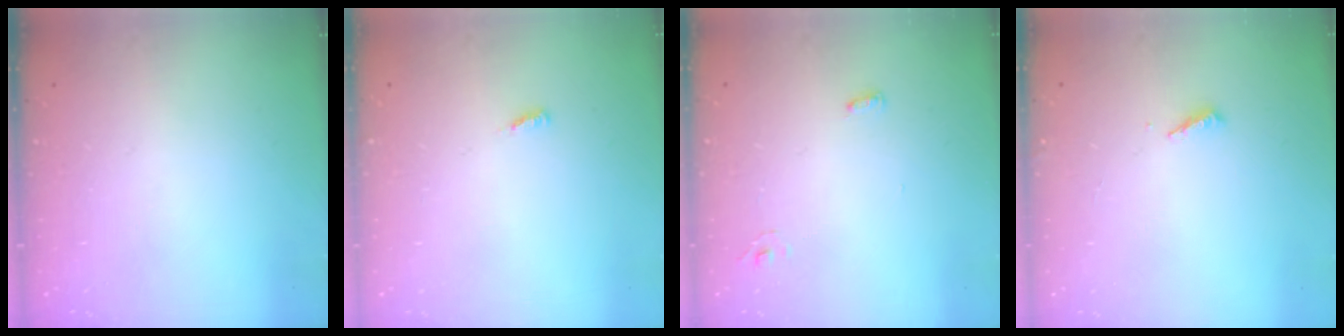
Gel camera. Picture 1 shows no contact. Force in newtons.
{"total": 2.6, "press": 2.6, "slide": 0.3}
{"total": 4.1, "press": 3.5, "slide": 2.2}
{"total": 2.0, "press": 2.0, "slide": 0.2}